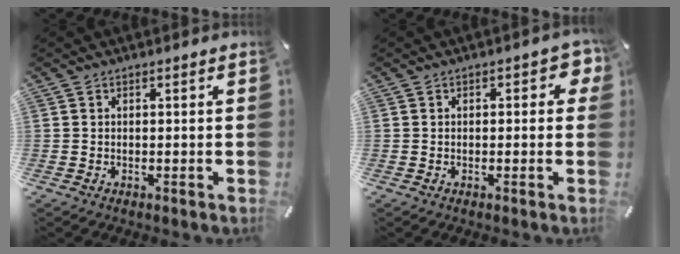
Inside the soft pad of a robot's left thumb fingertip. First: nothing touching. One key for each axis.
{"total": 3.3, "fx": 0.4, "fy": 1.9, "fz": 2.7, "tx": -0.029, "ty": 0.001, "tz": 0.000}